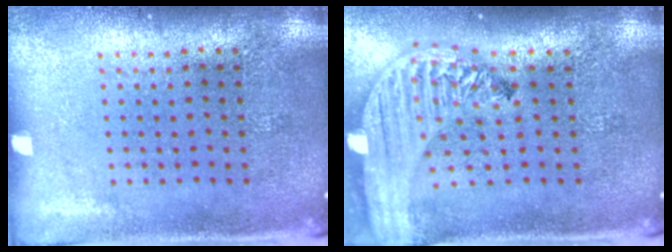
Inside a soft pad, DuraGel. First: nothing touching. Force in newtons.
{"total": 3.2, "press": 2.5, "slide": 2.0}